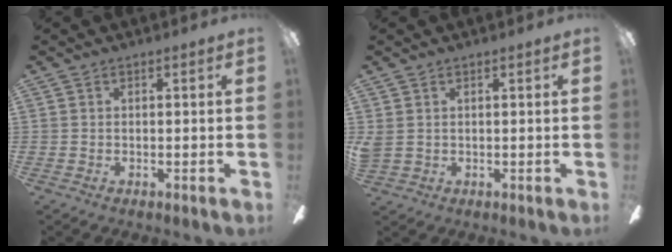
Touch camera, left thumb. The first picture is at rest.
{"total": 2.3, "force": [1.1, 1.8, 0.9], "torque": [-0.021, 0.004, 0.020]}